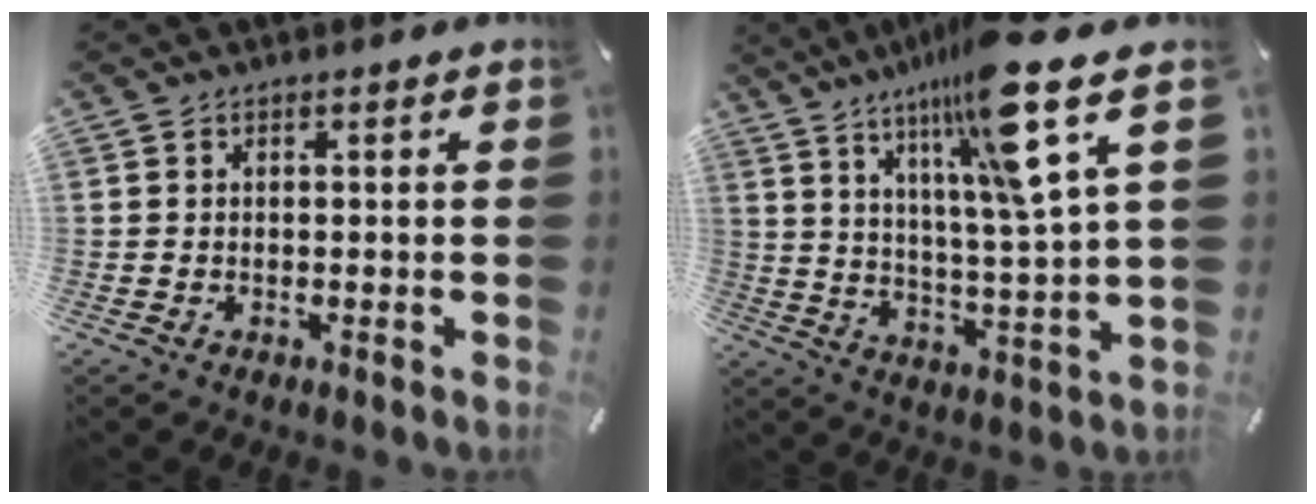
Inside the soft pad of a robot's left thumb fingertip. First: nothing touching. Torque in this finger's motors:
{"motor_torque": [2.52, 2.52, 1.40, -1.36, 0.22]}